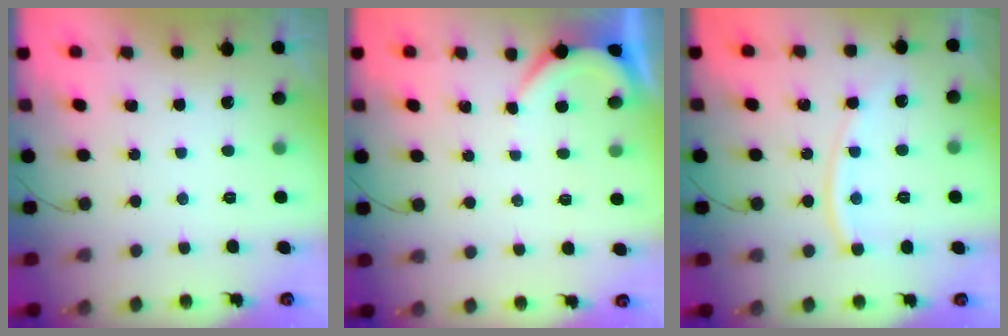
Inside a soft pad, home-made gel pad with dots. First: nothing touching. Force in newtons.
{"total": 2.7, "press": 2.7, "slide": 0.3}
{"total": 9.8, "press": 9.7, "slide": 1.2}